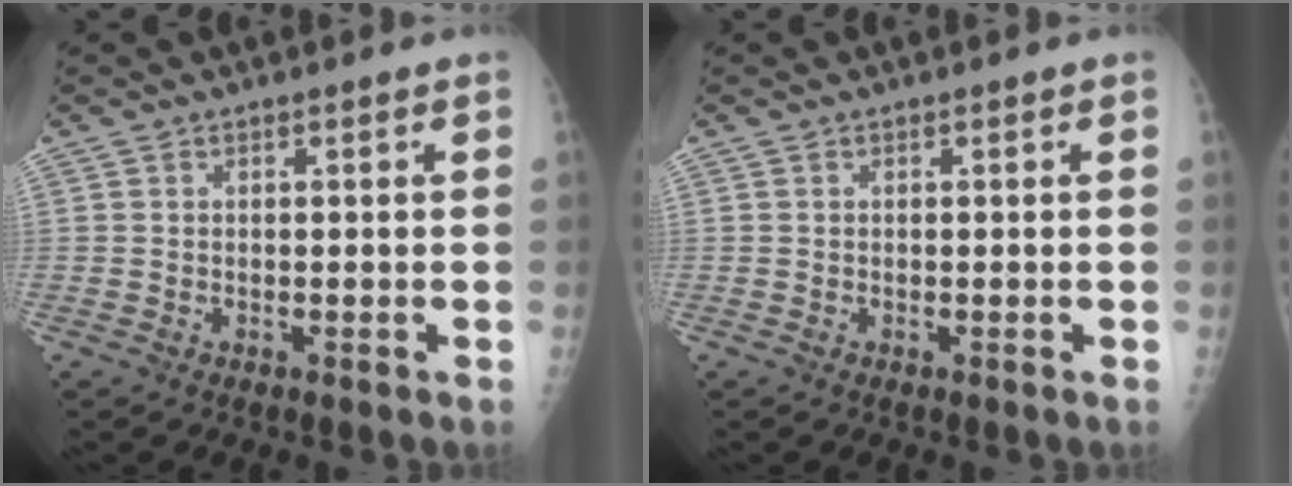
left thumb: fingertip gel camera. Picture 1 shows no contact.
{"total": 0.0}